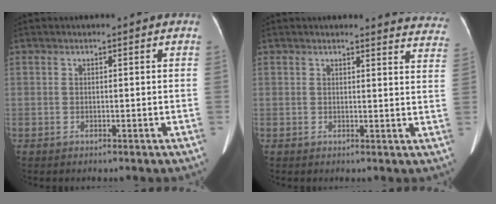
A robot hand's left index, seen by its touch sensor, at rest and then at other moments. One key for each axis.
{"total": 10.1, "fx": 10.0, "fy": 1.3, "fz": 0.8, "tx": 0.030, "ty": -0.067, "tz": 0.068}